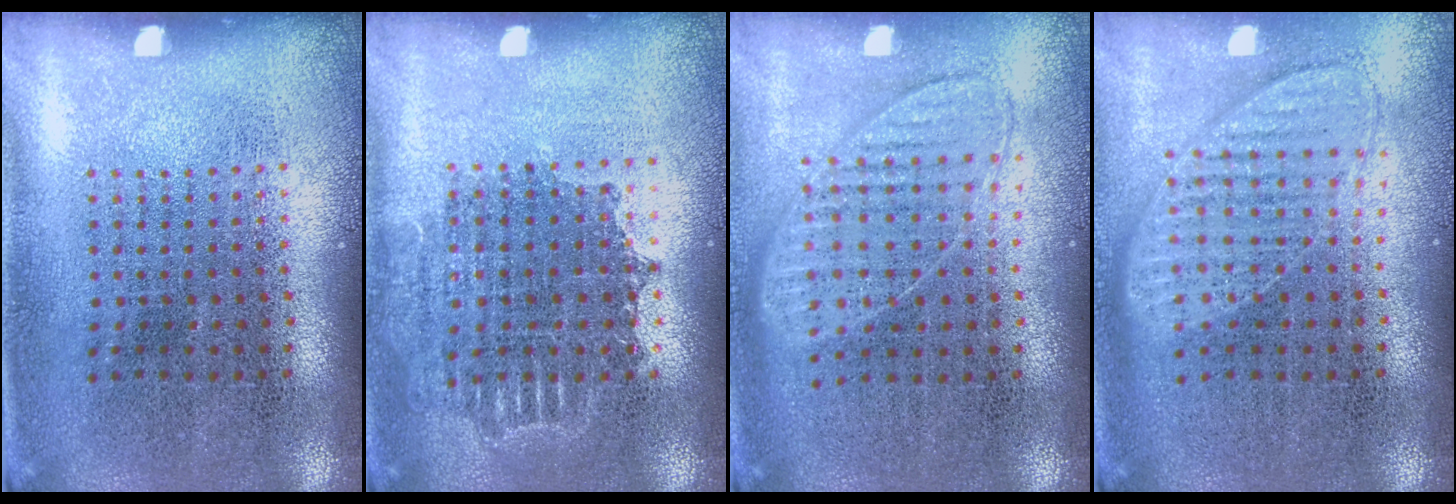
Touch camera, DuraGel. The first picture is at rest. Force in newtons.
{"total": 1.4, "press": 1.2, "slide": 0.7}
{"total": 0.9, "press": 0.8, "slide": 0.3}
{"total": 0.9, "press": 0.9, "slide": 0.1}